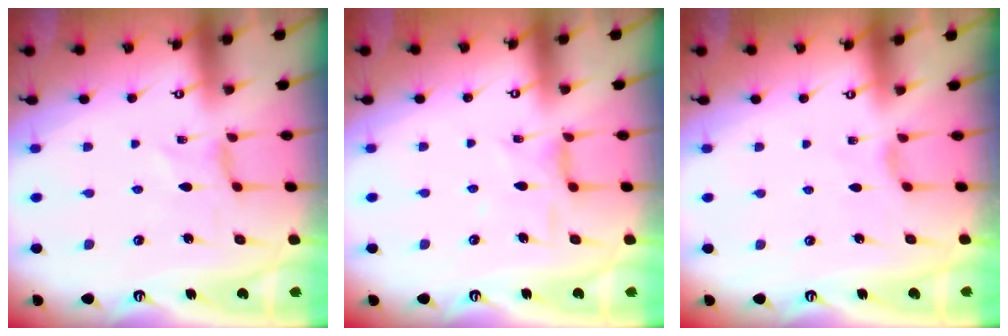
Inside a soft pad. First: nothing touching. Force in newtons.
{"total": 5.8, "press": 5.8, "slide": 0.5}
{"total": 2.0, "press": 2.0, "slide": 0.5}